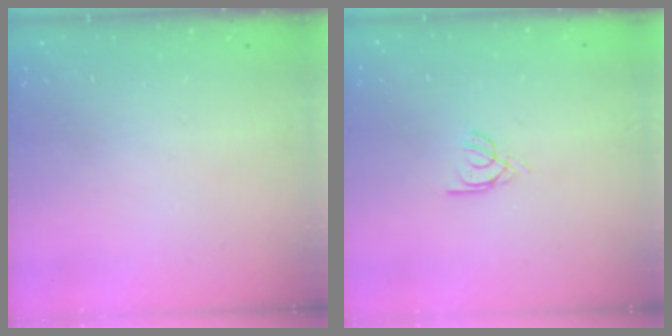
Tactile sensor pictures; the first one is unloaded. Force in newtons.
{"total": 2.3, "press": 2.3, "slide": 0.2}